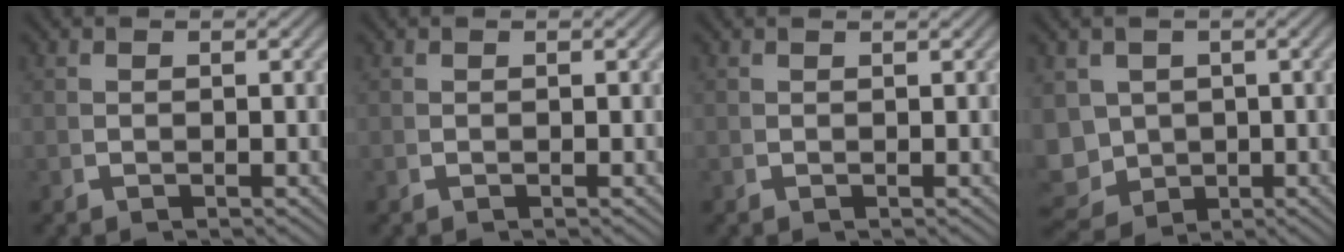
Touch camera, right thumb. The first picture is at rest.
{"total": 0.0}
{"total": 0.0}
{"total": 9.6, "force": [-2.1, 8.3, 4.3], "torque": [-0.112, -0.058, -0.010]}